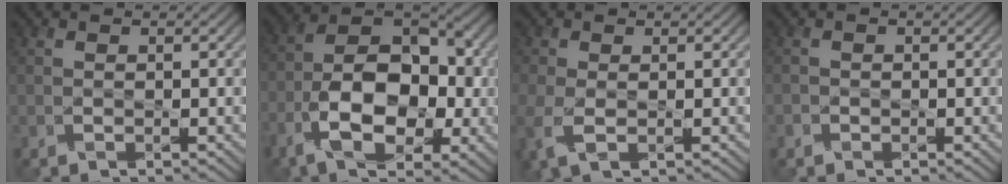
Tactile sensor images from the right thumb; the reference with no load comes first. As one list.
[{"total": 13.8, "force": [-4.3, 8.0, 10.3], "torque": [-0.194, -0.012, -0.084]}, {"total": 3.8, "force": [-1.0, 2.0, 3.1], "torque": [-0.093, -0.014, -0.017]}, {"total": 0.7, "force": [-0.5, 0.5, 0.0], "torque": [-0.001, -0.002, -0.011]}]